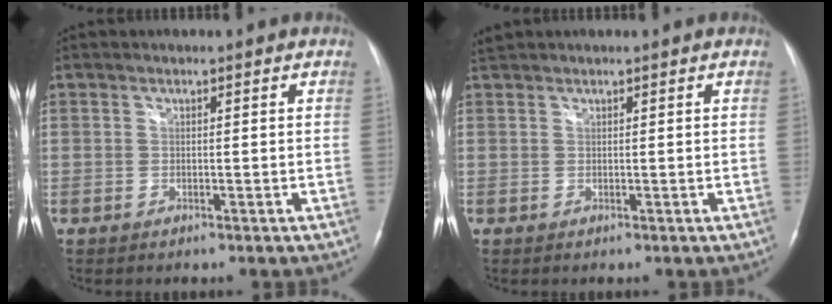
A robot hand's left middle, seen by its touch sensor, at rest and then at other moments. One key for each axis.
{"total": 1.1, "fx": 1.0, "fy": 0.0, "fz": 0.1, "tx": -0.013, "ty": 0.016, "tz": 0.028}